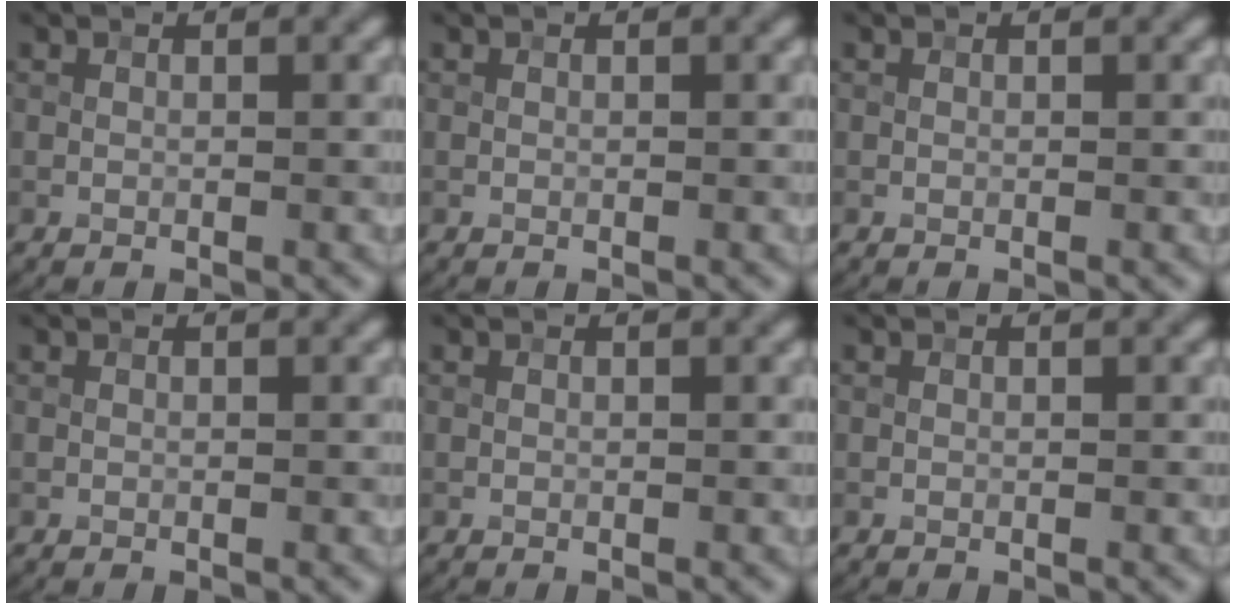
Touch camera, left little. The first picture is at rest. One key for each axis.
{"total": 0.0}
{"total": 0.0}
{"total": 0.0}
{"total": 0.0}
{"total": 0.0}